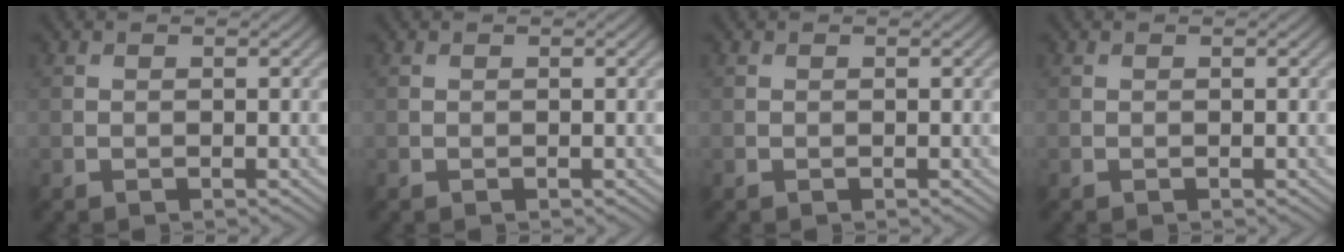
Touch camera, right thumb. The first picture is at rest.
{"total": 0.0}
{"total": 0.0}
{"total": 0.0}